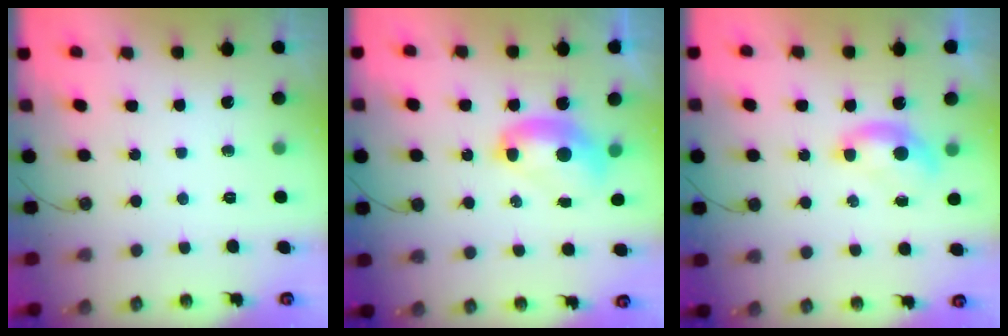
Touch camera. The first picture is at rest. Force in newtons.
{"total": 2.7, "press": 2.7, "slide": 0.1}
{"total": 1.2, "press": 1.1, "slide": 0.5}